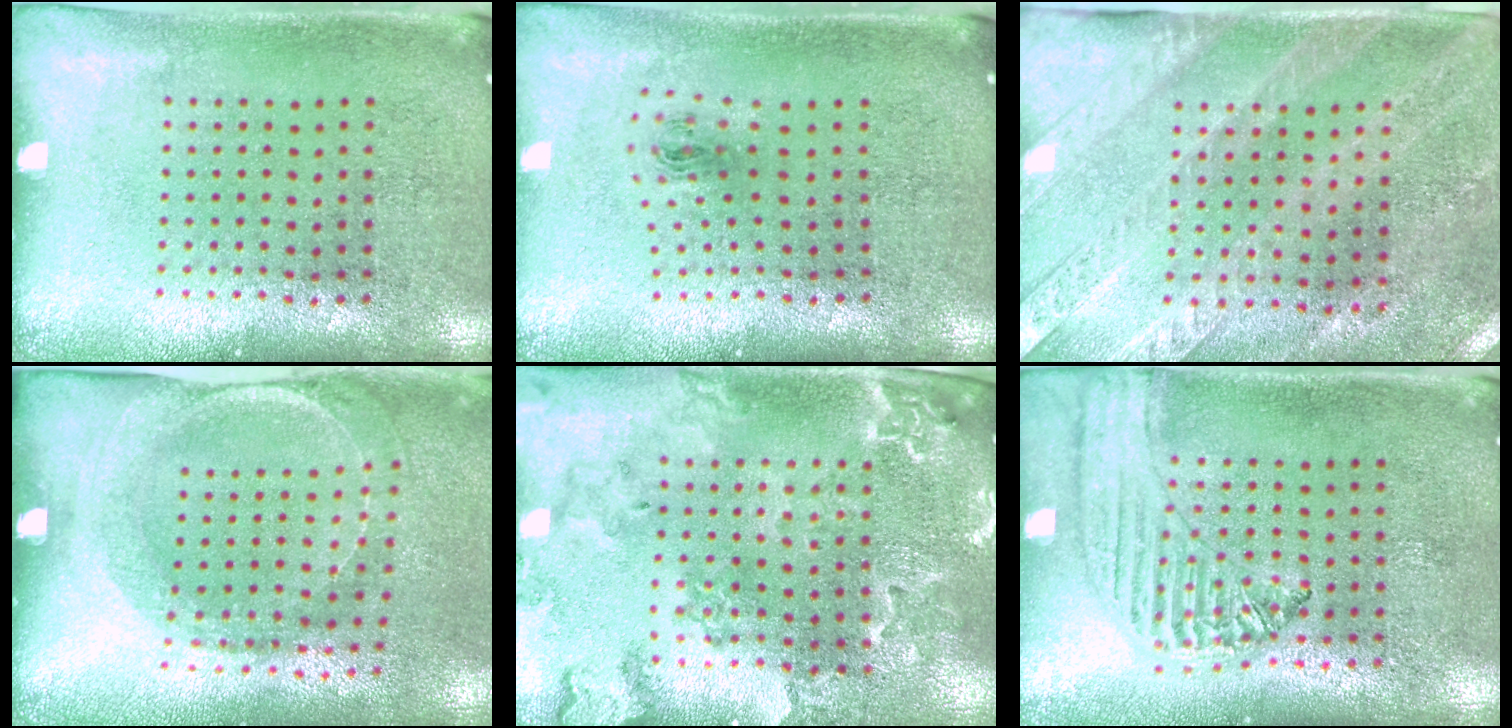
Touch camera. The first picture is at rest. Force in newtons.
{"total": 1.0, "press": 0.4, "slide": 0.9}
{"total": 2.6, "press": 2.3, "slide": 1.3}
{"total": 1.6, "press": 1.5, "slide": 0.6}
{"total": 1.8, "press": 1.8, "slide": 0.3}
{"total": 1.3, "press": 1.3, "slide": 0.1}